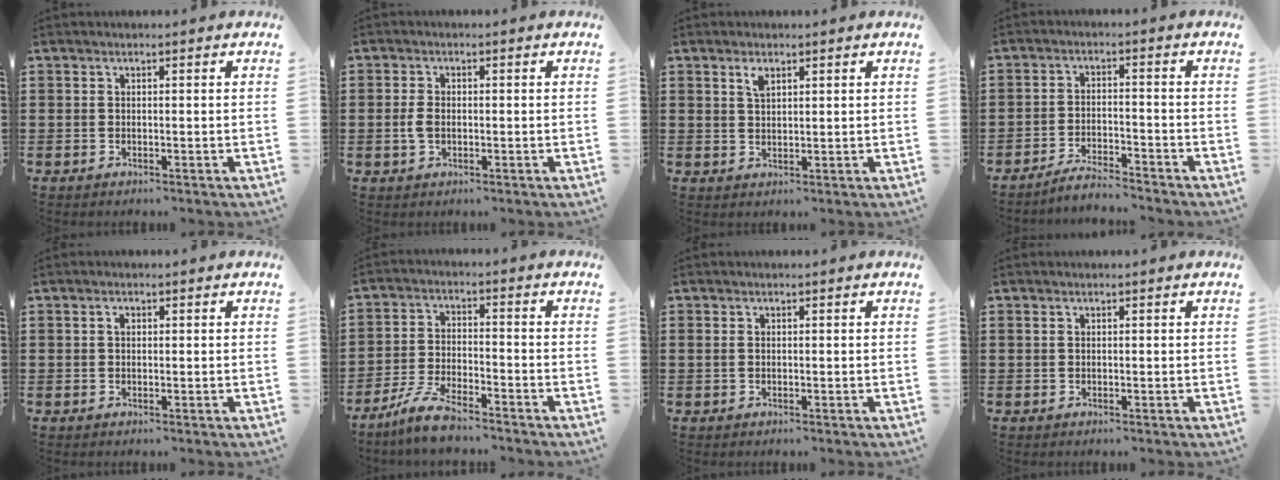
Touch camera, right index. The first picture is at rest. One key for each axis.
{"total": 2.4, "fx": -0.3, "fy": 1.4, "fz": 1.9, "tx": -0.053, "ty": -0.004, "tz": -0.011}
{"total": 2.2, "fx": 1.4, "fy": 0.9, "fz": 1.4, "tx": -0.032, "ty": 0.003, "tz": 0.025}
{"total": 3.7, "fx": -3.7, "fy": -0.1, "fz": 0.8, "tx": -0.016, "ty": 0.003, "tz": -0.075}
{"total": 1.0, "fx": 0.2, "fy": 0.6, "fz": 0.7, "tx": -0.015, "ty": 0.004, "tz": 0.004}
{"total": 6.1, "fx": -5.3, "fy": 0.7, "fz": 2.9, "tx": -0.074, "ty": -0.008, "tz": -0.105}
{"total": 0.7, "fx": 0.0, "fy": 0.5, "fz": 0.5, "tx": -0.013, "ty": 0.002, "tz": -0.001}
{"total": 0.0}